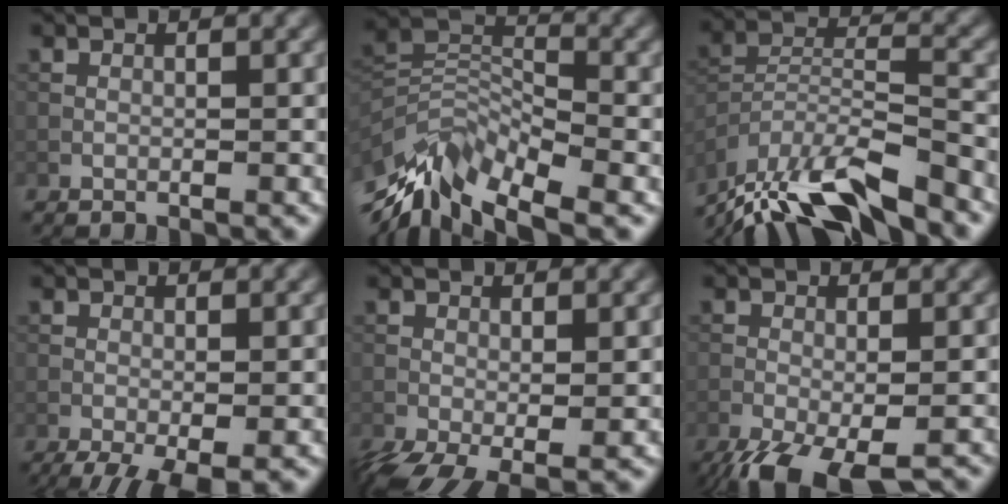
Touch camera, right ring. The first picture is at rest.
{"total": 9.4, "force": [-6.3, 4.2, 5.6], "torque": [-0.104, -0.003, -0.135]}
{"total": 11.9, "force": [-9.7, 2.6, 6.3], "torque": [-0.137, 0.011, -0.169]}
{"total": 4.5, "force": [-2.5, 1.1, 3.5], "torque": [-0.060, -0.009, -0.040]}
{"total": 4.5, "force": [-1.7, 1.9, 3.7], "torque": [-0.077, -0.016, -0.028]}
{"total": 8.0, "force": [-5.5, 2.7, 5.1], "torque": [-0.105, -0.040, -0.081]}